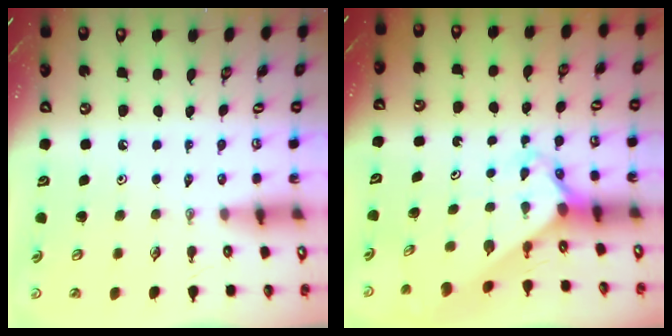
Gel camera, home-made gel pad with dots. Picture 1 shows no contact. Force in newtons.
{"total": 2.6, "press": 2.6, "slide": 0.1}